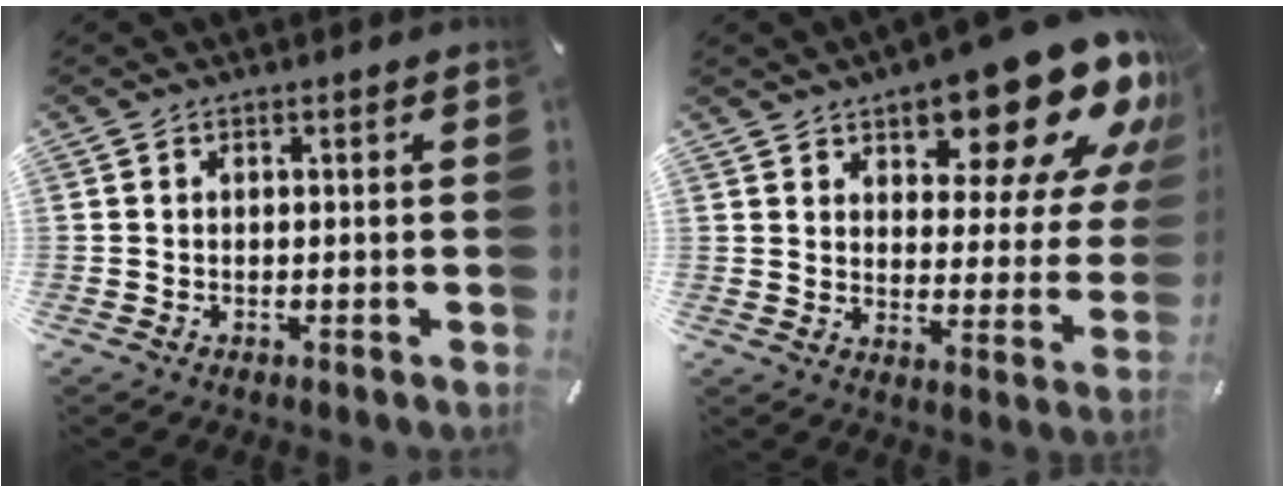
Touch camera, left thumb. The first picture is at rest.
{"total": 20.0, "force": [14.6, 8.2, 11.1], "torque": [-0.137, -0.107, 0.240]}